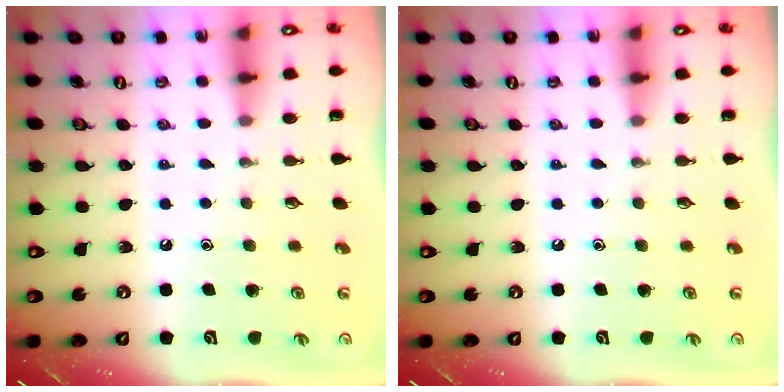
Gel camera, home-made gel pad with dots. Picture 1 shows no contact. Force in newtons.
{"total": 0.0}